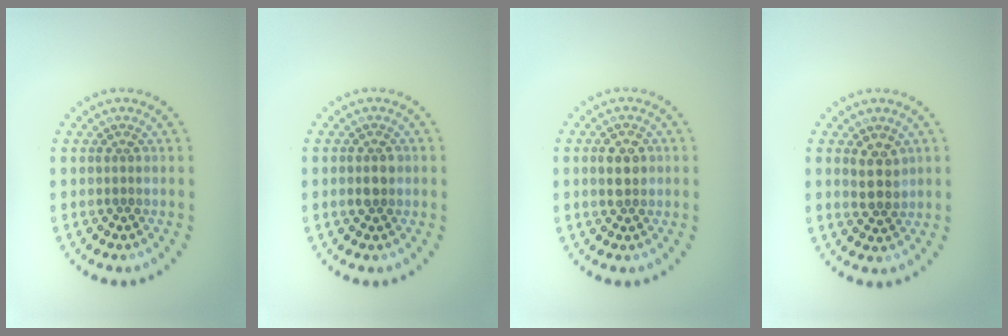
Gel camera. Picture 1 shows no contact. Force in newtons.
{"total": 1.8, "press": 1.8, "slide": 0.1}
{"total": 2.7, "press": 2.7, "slide": 0.1}
{"total": 2.1, "press": 2.0, "slide": 0.8}